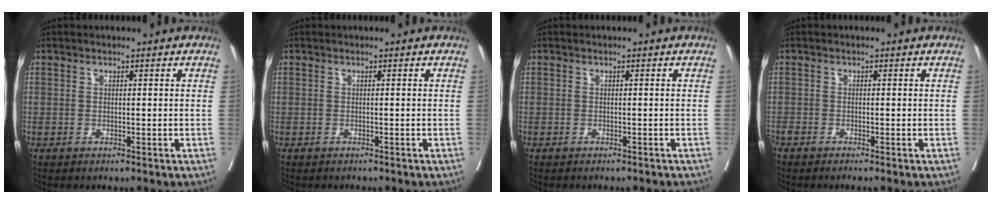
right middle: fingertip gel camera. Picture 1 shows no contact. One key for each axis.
{"total": 0.9, "fx": -0.9, "fy": 0.2, "fz": 0.2, "tx": -0.008, "ty": -0.002, "tz": -0.014}
{"total": 2.4, "fx": -2.3, "fy": 0.5, "fz": 0.6, "tx": -0.011, "ty": -0.003, "tz": -0.028}
{"total": 1.5, "fx": -1.4, "fy": -0.2, "fz": 0.6, "tx": -0.011, "ty": -0.003, "tz": -0.028}